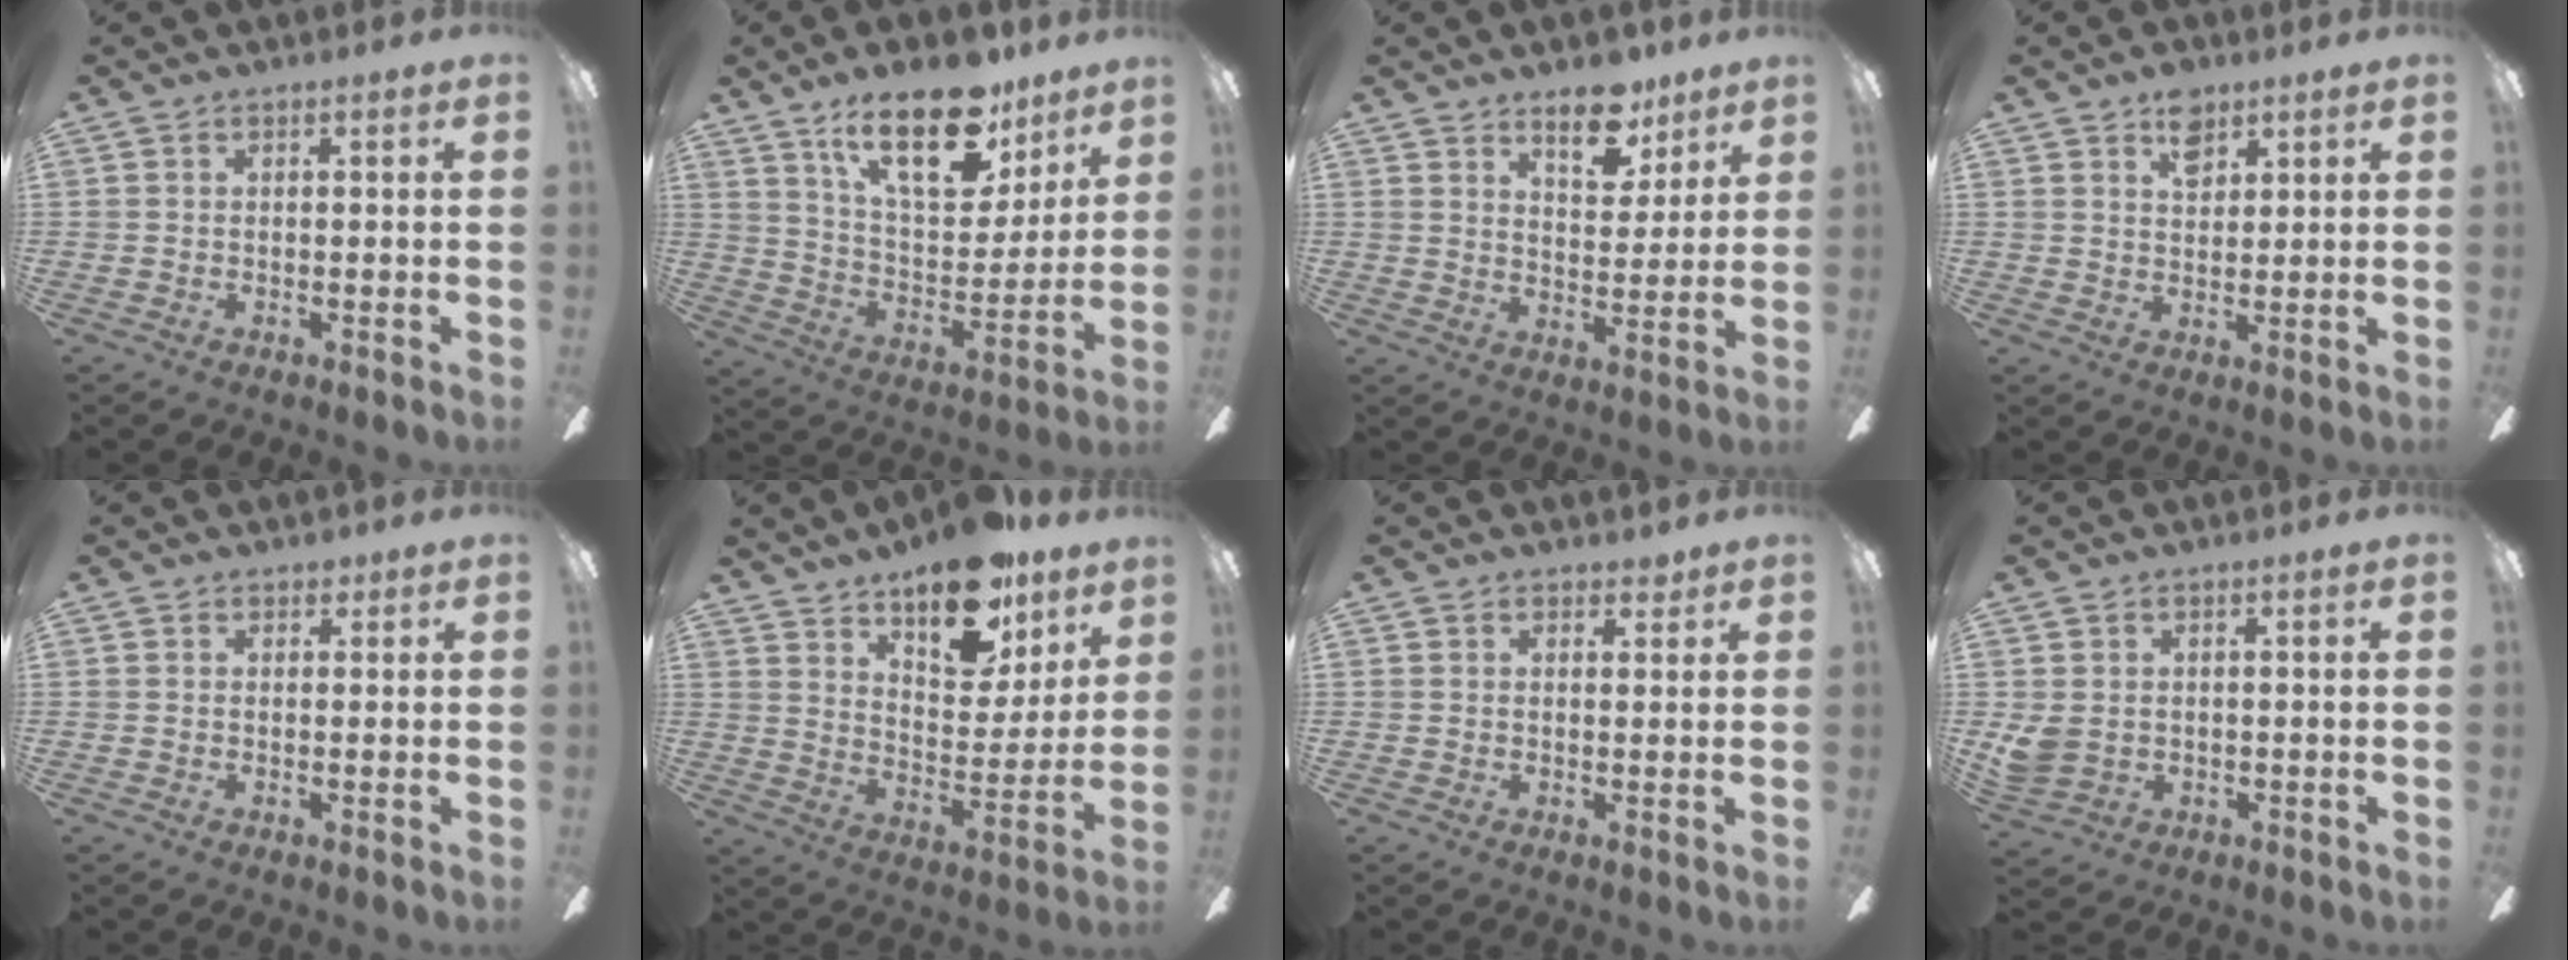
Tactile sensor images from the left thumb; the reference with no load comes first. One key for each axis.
{"total": 22.6, "fx": 14.6, "fy": 10.0, "fz": 14.1, "tx": -0.218, "ty": -0.075, "tz": 0.249}
{"total": 10.3, "fx": 7.3, "fy": 4.9, "fz": 5.5, "tx": -0.061, "ty": -0.037, "tz": 0.124}
{"total": 6.3, "fx": 4.0, "fy": 3.8, "fz": 3.1, "tx": -0.032, "ty": -0.013, "tz": 0.067}
{"total": 1.7, "fx": 1.0, "fy": 1.3, "fz": 0.4, "tx": 0.009, "ty": -0.003, "tz": 0.017}
{"total": 16.9, "fx": 13.0, "fy": 7.1, "fz": 8.1, "tx": -0.112, "ty": -0.081, "tz": 0.225}
{"total": 2.3, "fx": 1.8, "fy": 1.2, "fz": 0.5, "tx": 0.004, "ty": -0.004, "tz": 0.032}
{"total": 4.4, "fx": 1.1, "fy": 3.7, "fz": 2.1, "tx": -0.048, "ty": -0.001, "tz": 0.021}